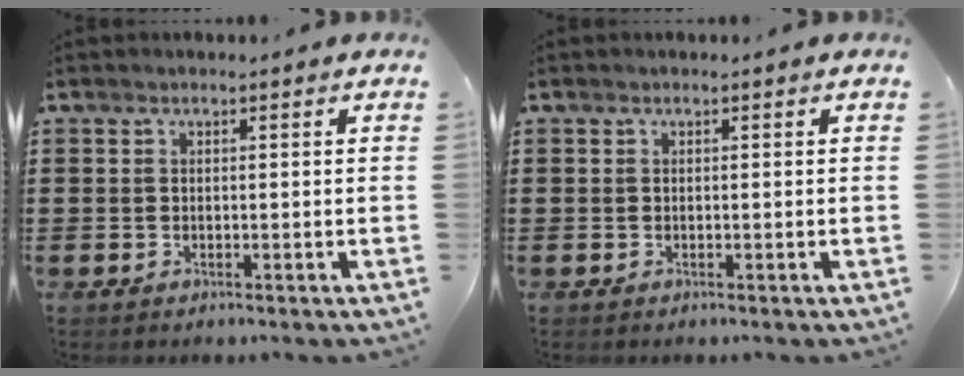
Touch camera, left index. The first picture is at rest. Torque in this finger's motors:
{"motor_torque": [-0.02, -0.02, 0.00, -0.01]}